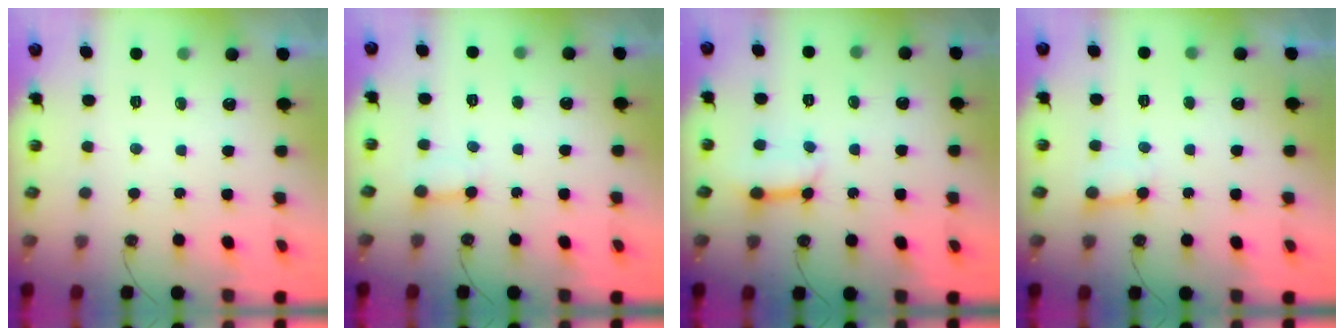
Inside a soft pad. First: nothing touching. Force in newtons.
{"total": 2.6, "press": 2.6, "slide": 0.3}
{"total": 8.4, "press": 8.3, "slide": 0.9}
{"total": 5.2, "press": 5.1, "slide": 0.5}